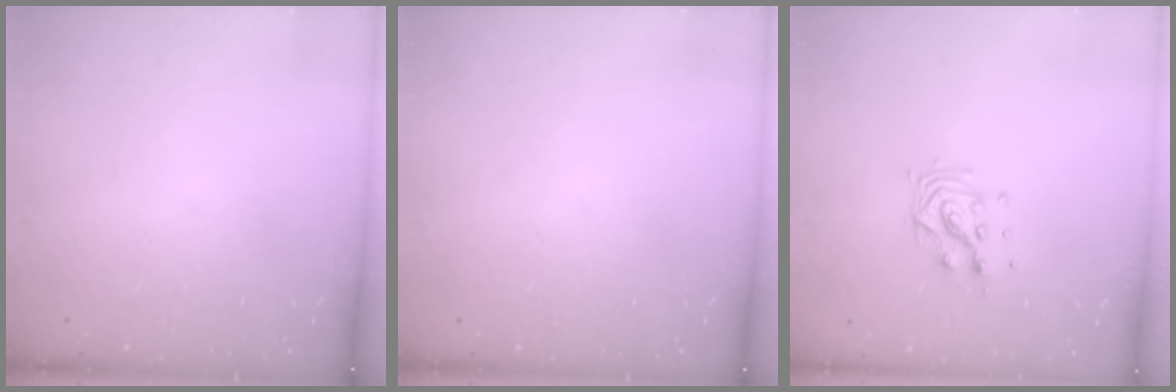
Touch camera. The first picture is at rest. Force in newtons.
{"total": 0.0}
{"total": 8.4, "press": 8.4, "slide": 0.3}